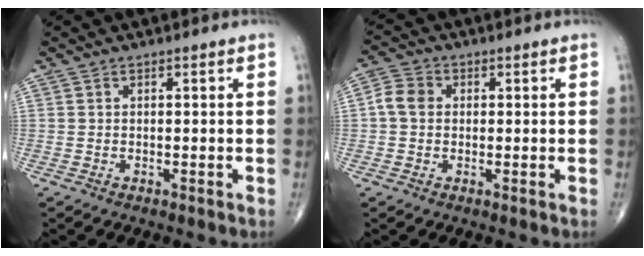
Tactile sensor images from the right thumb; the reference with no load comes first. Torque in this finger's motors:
{"motor_torque": [-0.31, 0.34, 0.13, -0.07, 0.01]}